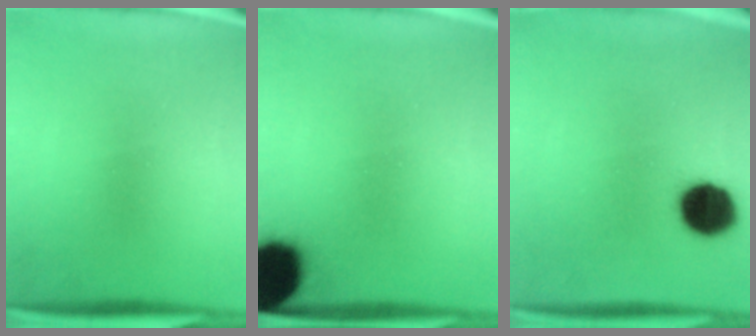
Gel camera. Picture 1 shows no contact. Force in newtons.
{"total": 18.9}
{"total": 10.9}